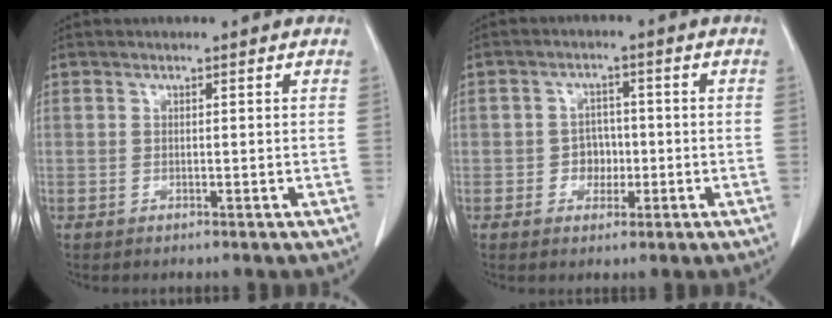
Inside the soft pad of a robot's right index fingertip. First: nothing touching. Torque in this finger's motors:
{"motor_torque": [0.54, -0.27, 0.11, 0.02]}